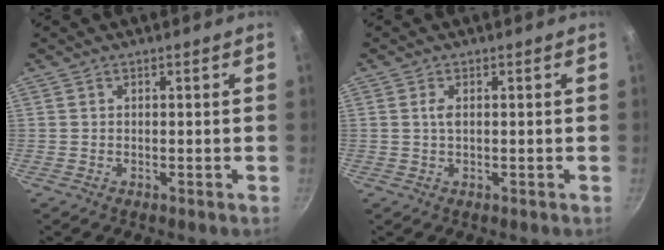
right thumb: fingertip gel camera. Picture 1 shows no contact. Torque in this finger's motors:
{"motor_torque": [-0.31, -0.20, 0.56, 0.30, -0.01]}